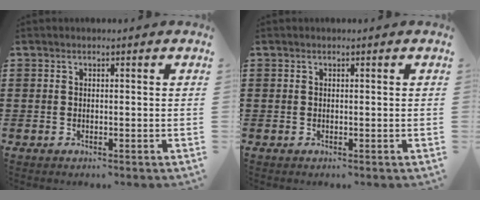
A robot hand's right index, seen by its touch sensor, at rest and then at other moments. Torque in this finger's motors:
{"motor_torque": [0.11, 0.09, 0.00, 0.00]}